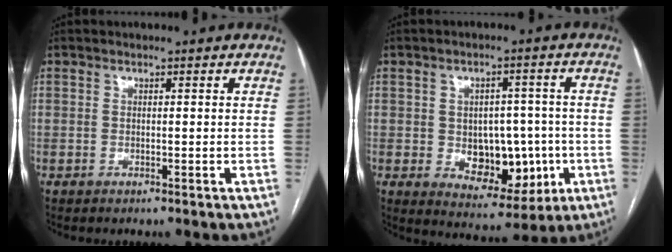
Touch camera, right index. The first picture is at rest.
{"total": 10.2, "force": [-1.5, 6.7, 7.6], "torque": [-0.097, 0.012, -0.005]}